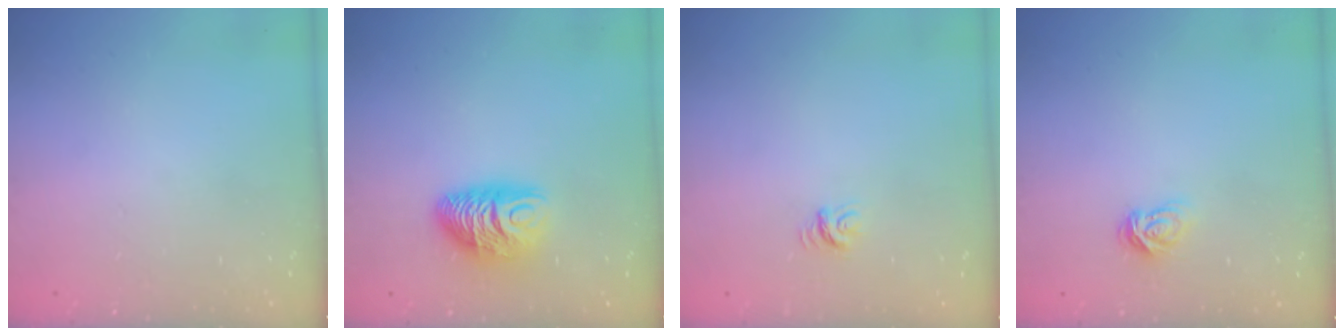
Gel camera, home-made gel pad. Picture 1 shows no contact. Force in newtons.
{"total": 8.9, "press": 8.9, "slide": 0.8}
{"total": 4.5, "press": 4.5, "slide": 0.3}
{"total": 4.4, "press": 4.3, "slide": 0.6}